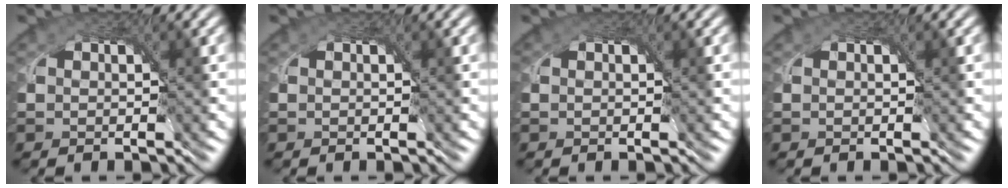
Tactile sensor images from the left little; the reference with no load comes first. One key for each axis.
{"total": 0.0}
{"total": 0.6, "fx": 0.3, "fy": 0.4, "fz": 0.3, "tx": -0.007, "ty": 0.001, "tz": 0.003}
{"total": 0.0}